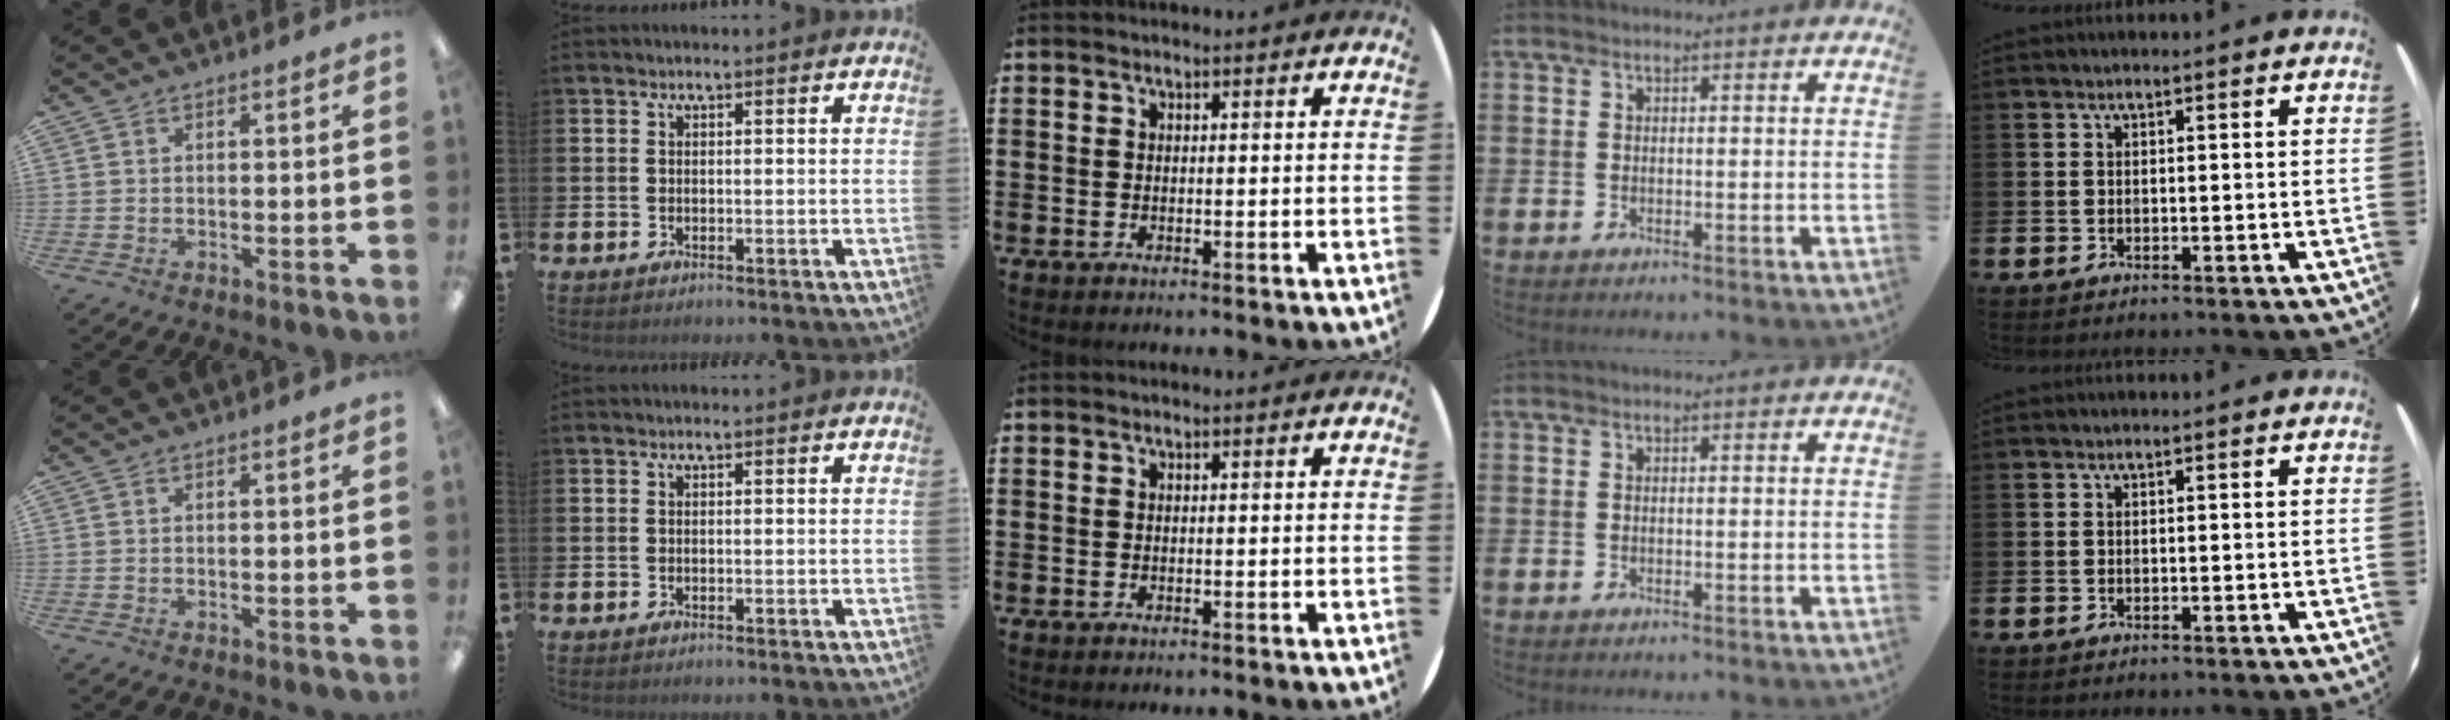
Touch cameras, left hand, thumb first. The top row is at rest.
{}